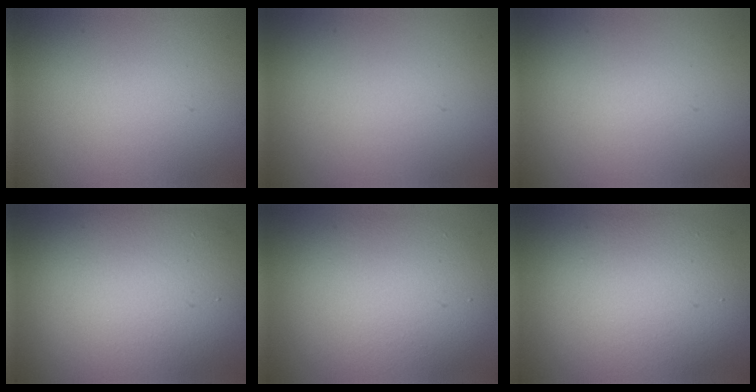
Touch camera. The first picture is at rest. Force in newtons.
{"total": 0.0}
{"total": 0.0}
{"total": 13.4, "press": 13.3, "slide": 0.8}
{"total": 8.6, "press": 8.6, "slide": 0.2}
{"total": 9.3, "press": 9.3, "slide": 0.3}